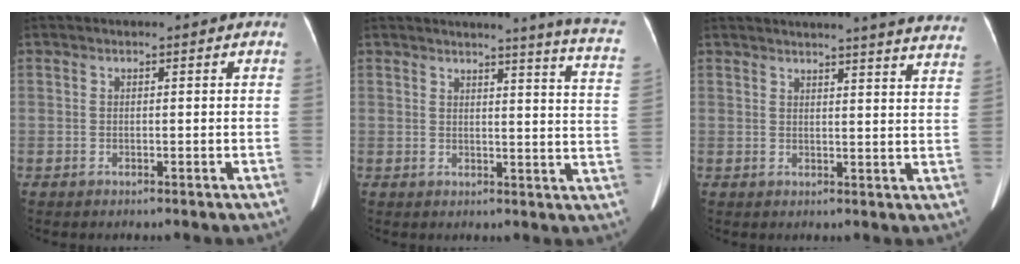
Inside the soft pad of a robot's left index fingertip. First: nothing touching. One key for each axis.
{"total": 12.6, "fx": 10.8, "fy": -1.3, "fz": 6.3, "tx": -0.072, "ty": -0.076, "tz": 0.096}
{"total": 20.3, "fx": 19.0, "fy": 0.5, "fz": 7.1, "tx": -0.088, "ty": -0.059, "tz": 0.204}